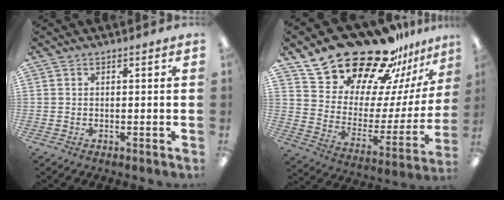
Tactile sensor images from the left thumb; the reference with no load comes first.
{"total": 26.0, "force": [21.7, 11.1, 9.0], "torque": [-0.144, -0.160, 0.395]}